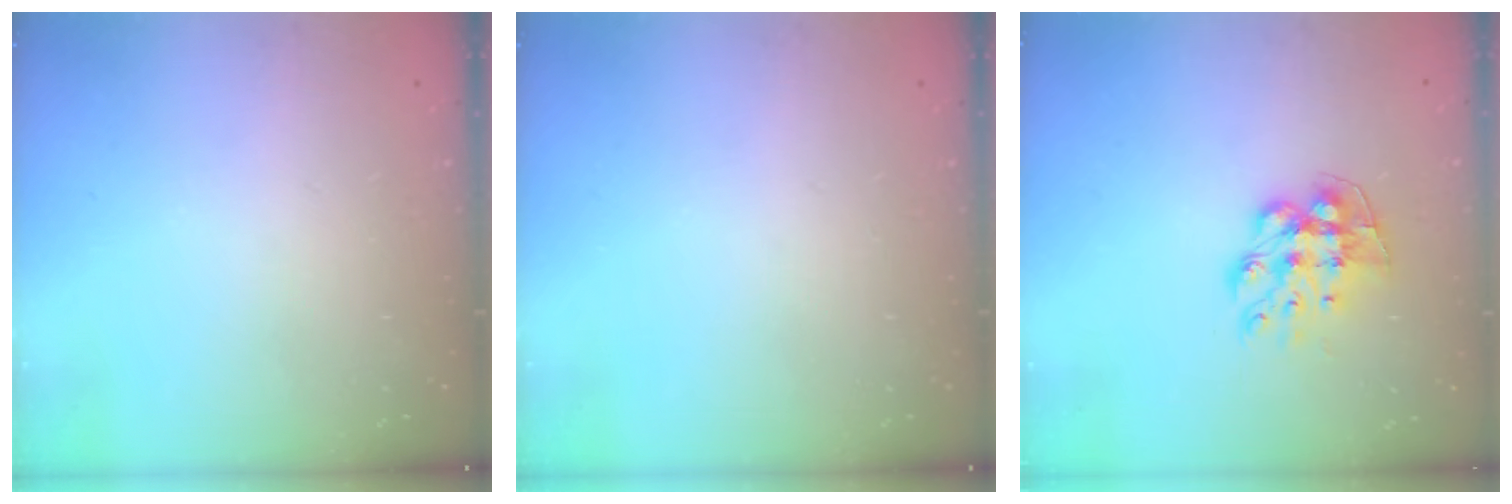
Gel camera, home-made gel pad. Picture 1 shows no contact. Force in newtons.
{"total": 0.0}
{"total": 9.9, "press": 9.8, "slide": 0.5}